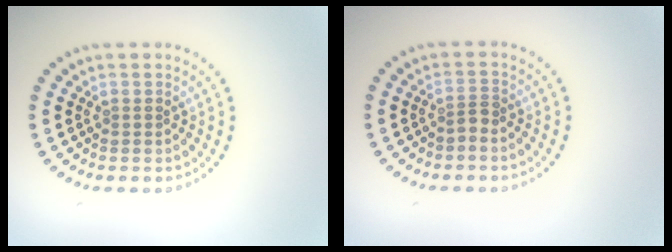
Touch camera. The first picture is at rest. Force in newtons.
{"total": 0.9, "press": 0.6, "slide": 0.7}